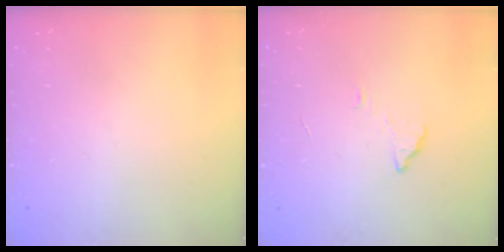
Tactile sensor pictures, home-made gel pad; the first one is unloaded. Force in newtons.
{"total": 2.7, "press": 2.7, "slide": 0.2}